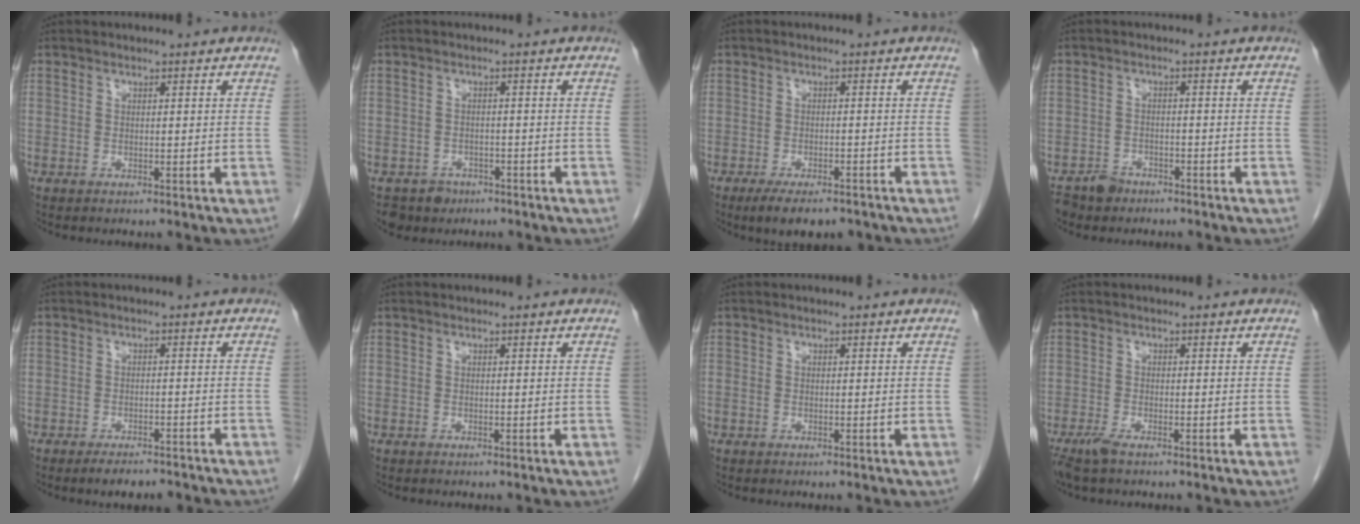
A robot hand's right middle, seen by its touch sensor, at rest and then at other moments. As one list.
[{"total": 3.6, "force": [-2.4, 2.6, 0.1], "torque": [0.000, 0.006, -0.037]}, {"total": 7.1, "force": [-5.4, 2.3, 3.9], "torque": [-0.055, -0.006, -0.081]}, {"total": 3.4, "force": [-2.8, 1.9, 0.5], "torque": [-0.012, 0.001, -0.046]}, {"total": 4.6, "force": [-3.9, 1.2, 2.1], "torque": [-0.027, -0.004, -0.054]}, {"total": 0.0}, {"total": 0.0}, {"total": 2.6, "force": [-1.9, 0.5, 1.7], "torque": [-0.041, -0.008, -0.038]}]